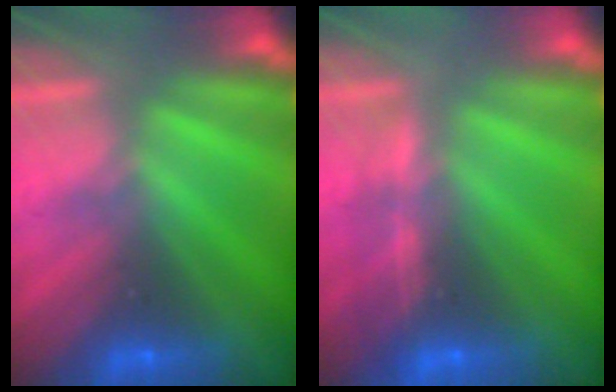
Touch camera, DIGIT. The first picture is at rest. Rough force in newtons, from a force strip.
{"total": 1.4}